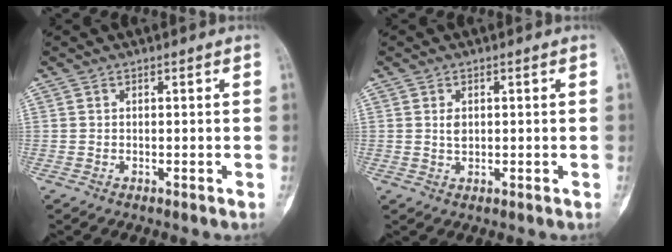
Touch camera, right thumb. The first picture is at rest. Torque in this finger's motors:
{"motor_torque": [0.52, 0.40, 0.12, -0.19, 0.19]}